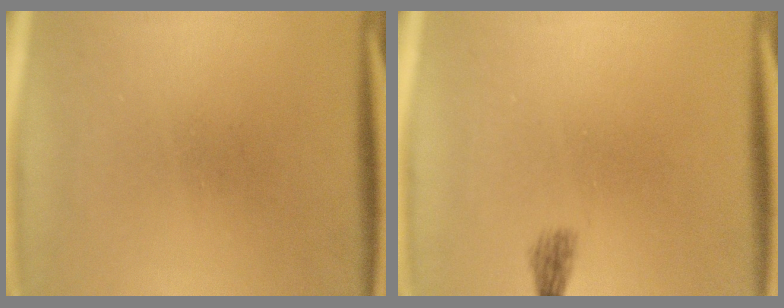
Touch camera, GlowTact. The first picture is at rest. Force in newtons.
{"total": 1.4}